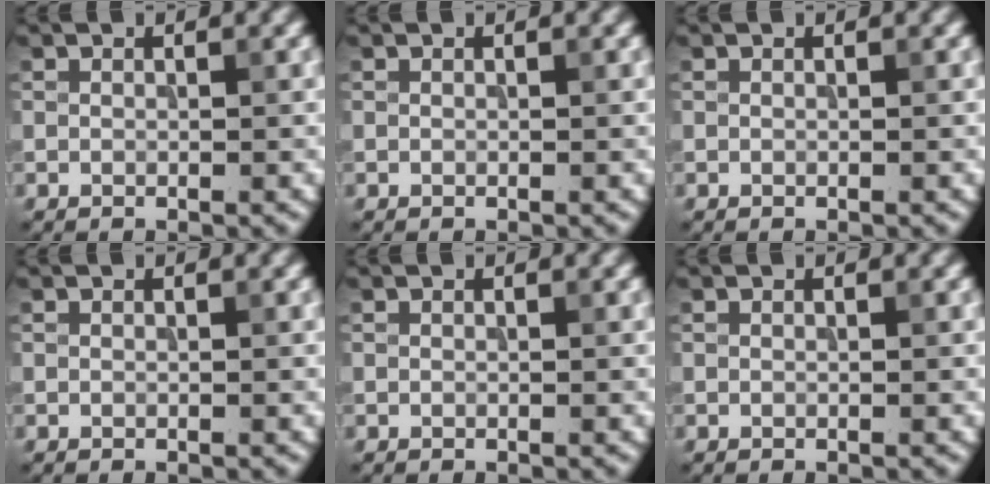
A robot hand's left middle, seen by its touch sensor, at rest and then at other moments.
{"total": 0.0}
{"total": 0.0}
{"total": 0.0}
{"total": 0.0}
{"total": 0.0}